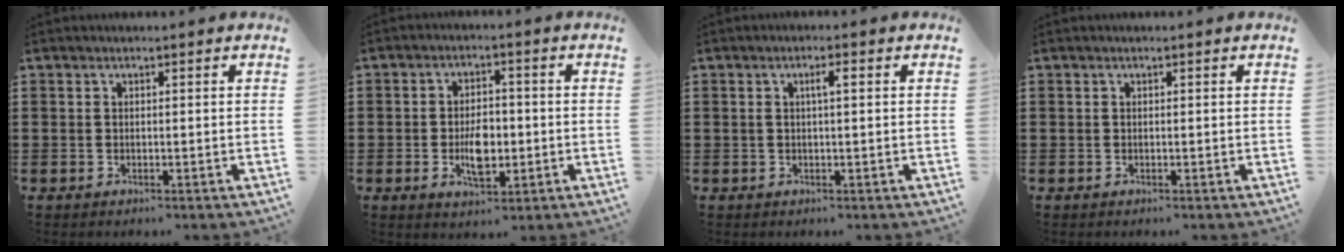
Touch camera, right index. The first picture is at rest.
{"total": 5.6, "force": [-1.1, 2.8, 4.7], "torque": [-0.074, -0.004, -0.022]}
{"total": 2.1, "force": [0.4, 0.3, 2.0], "torque": [-0.039, 0.003, 0.004]}
{"total": 0.0}